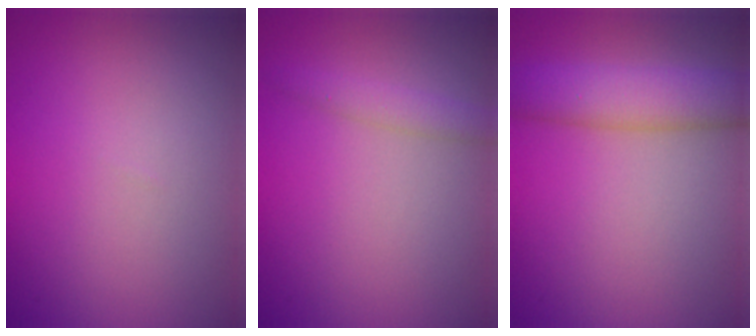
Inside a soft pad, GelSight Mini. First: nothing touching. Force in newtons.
{"total": 1.7, "press": 1.7, "slide": 0.1}
{"total": 5.2, "press": 5.2, "slide": 0.2}